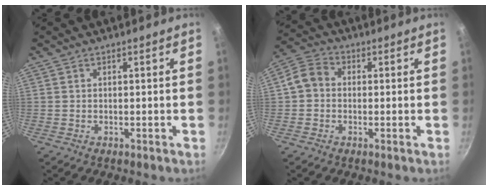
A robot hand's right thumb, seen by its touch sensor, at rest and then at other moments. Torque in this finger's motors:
{"motor_torque": [-0.49, 0.63, 0.37, -0.34, 0.02]}